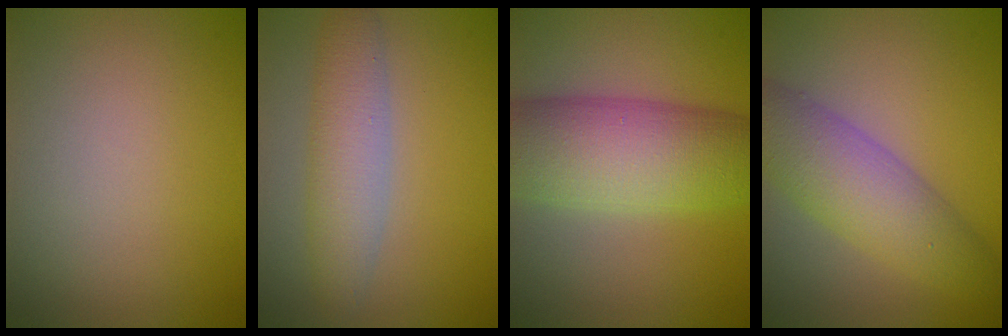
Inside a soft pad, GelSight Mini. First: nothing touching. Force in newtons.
{"total": 3.8, "press": 3.8, "slide": 0.1}
{"total": 9.3, "press": 9.3, "slide": 0.2}
{"total": 6.0, "press": 6.0, "slide": 0.2}